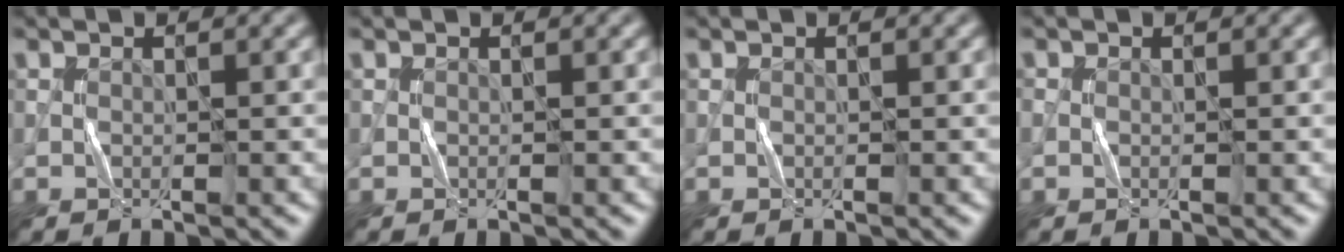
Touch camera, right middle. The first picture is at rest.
{"total": 0.0}
{"total": 0.0}
{"total": 0.5, "force": [-0.2, 0.5, 0.2], "torque": [-0.007, -0.002, -0.005]}